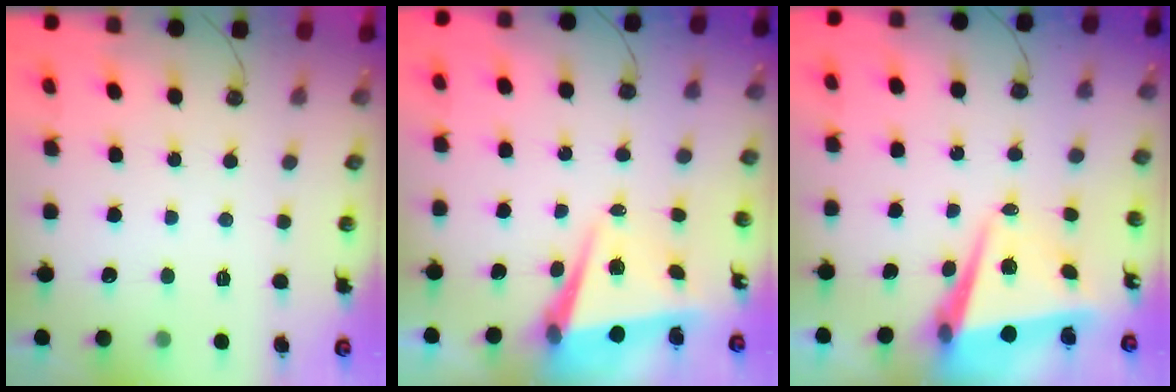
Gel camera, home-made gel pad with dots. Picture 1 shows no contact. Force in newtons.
{"total": 7.5, "press": 7.2, "slide": 2.2}
{"total": 8.3, "press": 8.2, "slide": 1.1}